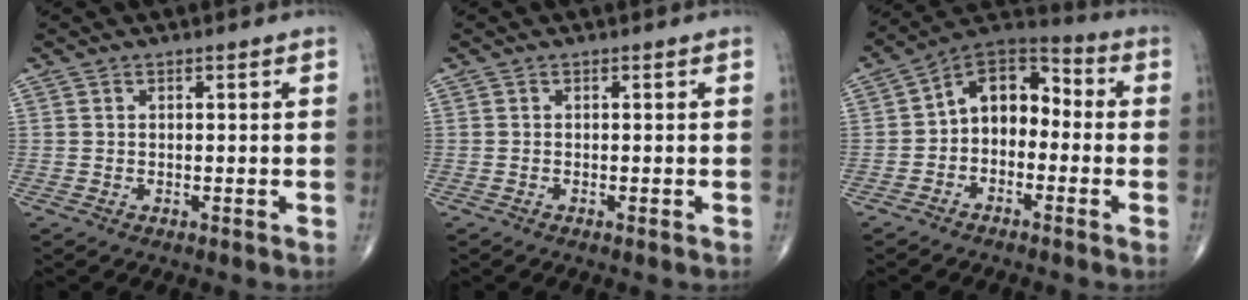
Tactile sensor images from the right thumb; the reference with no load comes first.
{"total": 0.0}
{"total": 10.5, "force": [-1.2, 7.4, 7.4], "torque": [-0.078, 0.049, -0.042]}